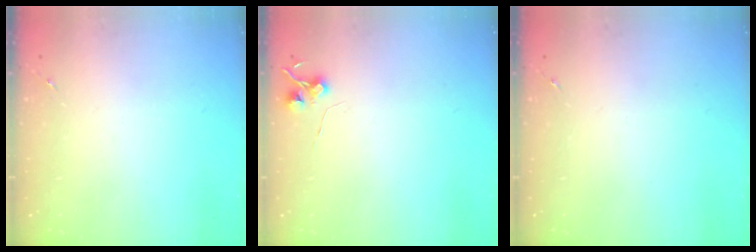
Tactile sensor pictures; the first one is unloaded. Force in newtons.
{"total": 5.8, "press": 5.8, "slide": 0.7}
{"total": 0.0}